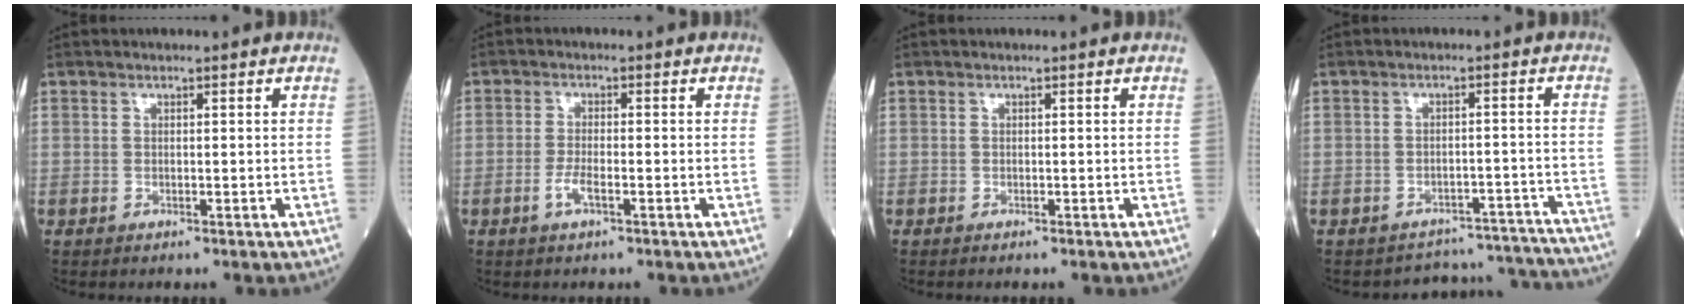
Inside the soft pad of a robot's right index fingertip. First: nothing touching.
{"total": 2.8, "force": [-1.2, 0.6, 2.5], "torque": [-0.056, -0.002, -0.026]}
{"total": 0.0}
{"total": 11.5, "force": [-11.4, 1.7, -1.2], "torque": [0.031, 0.043, -0.129]}